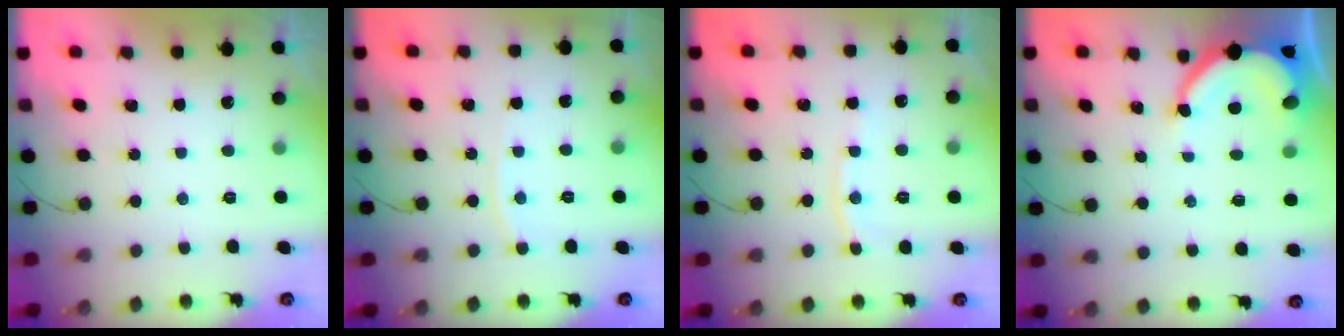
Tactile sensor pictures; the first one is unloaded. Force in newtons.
{"total": 4.4, "press": 4.4, "slide": 0.8}
{"total": 6.6, "press": 6.6, "slide": 0.9}
{"total": 6.7, "press": 6.7, "slide": 0.7}